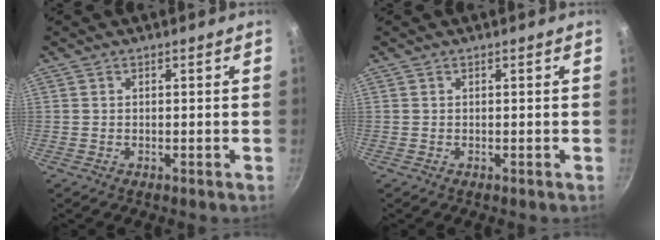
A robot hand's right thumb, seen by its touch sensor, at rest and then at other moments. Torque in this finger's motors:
{"motor_torque": [-0.44, -0.53, 0.18, -0.03, -0.01]}